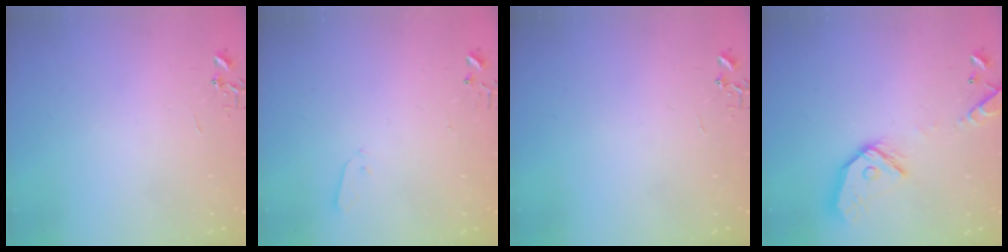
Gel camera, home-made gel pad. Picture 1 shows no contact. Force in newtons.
{"total": 2.9, "press": 2.8, "slide": 0.8}
{"total": 0.0}
{"total": 16.2, "press": 16.1, "slide": 2.1}